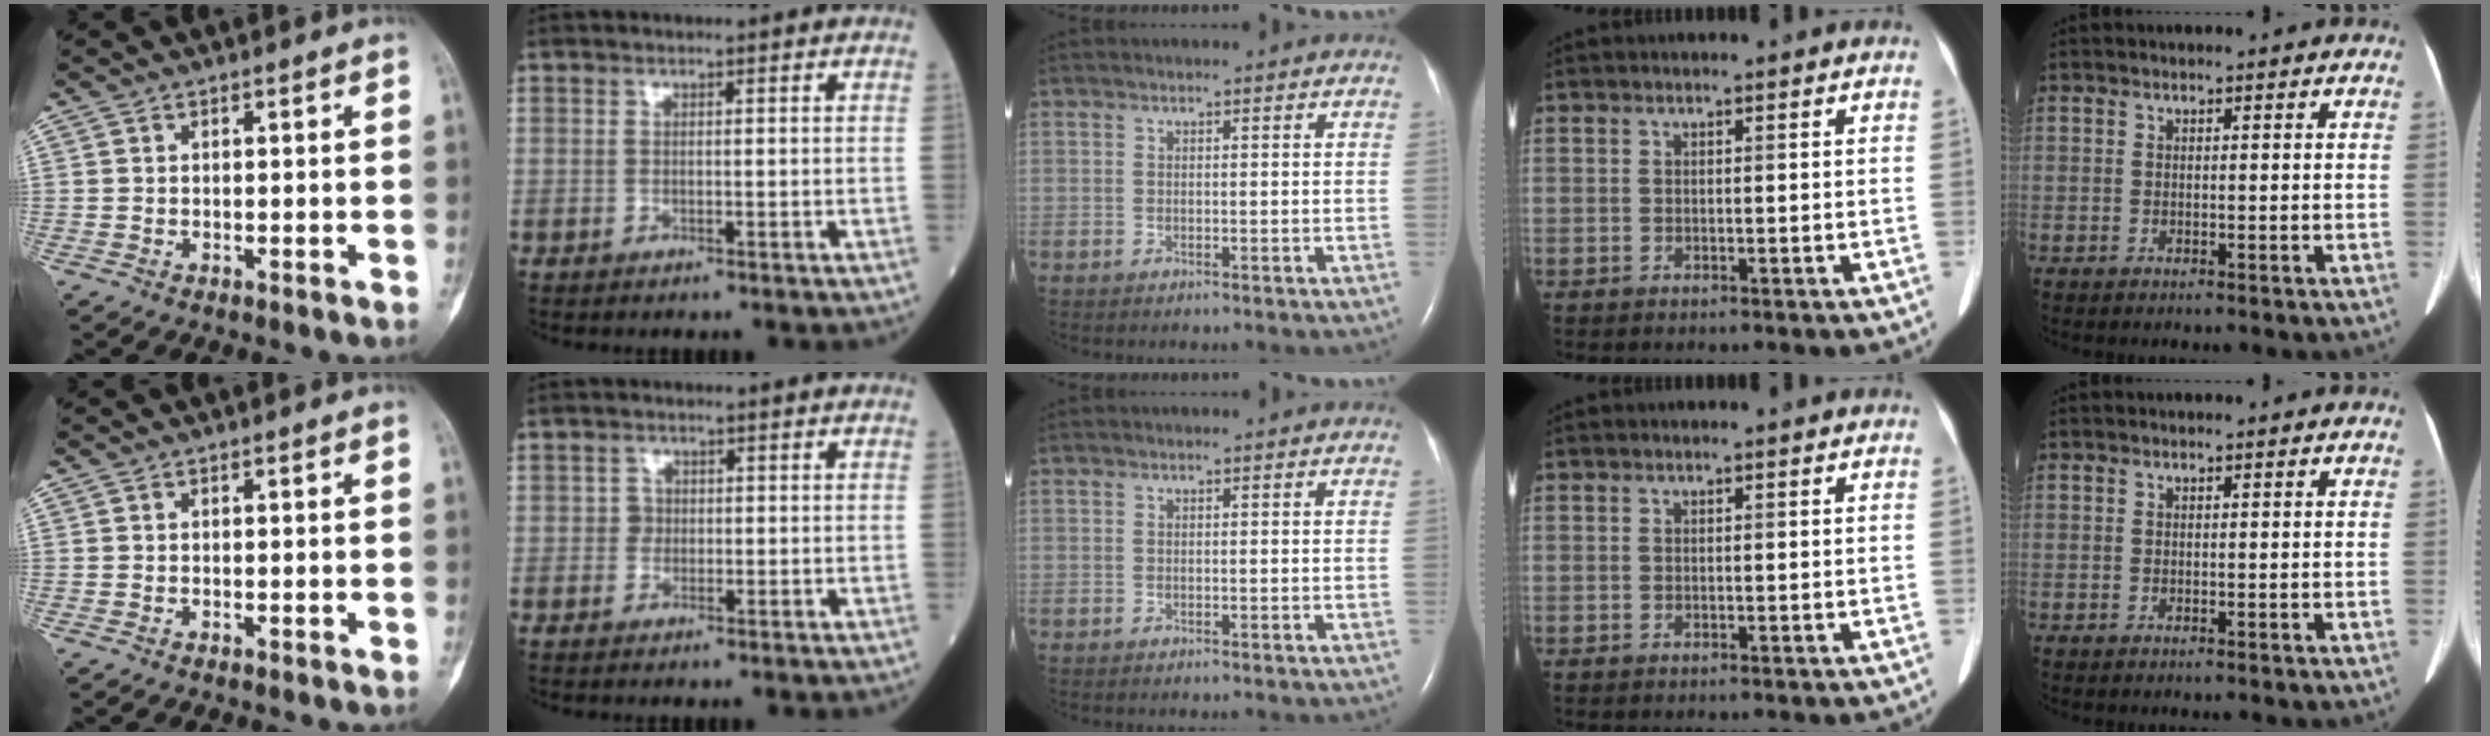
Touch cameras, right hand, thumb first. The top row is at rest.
{"index": {"total": 1.0, "force": [0.0, 1.0, 0.1], "torque": [0.002, 0.005, 0.001]}}